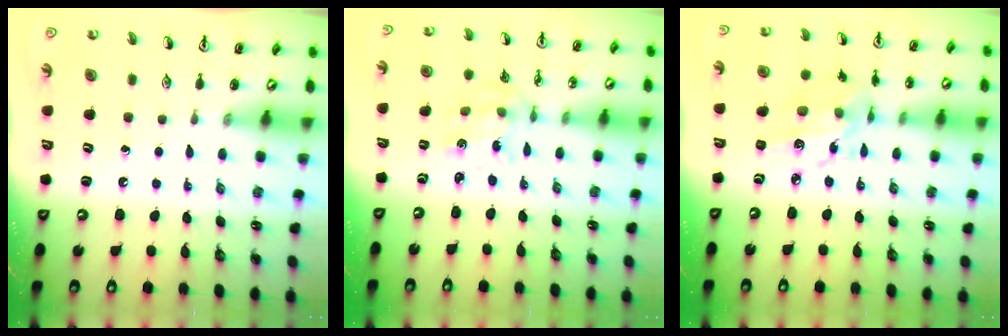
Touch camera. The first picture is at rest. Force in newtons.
{"total": 2.6, "press": 2.4, "slide": 0.9}
{"total": 10.9, "press": 10.8, "slide": 0.7}